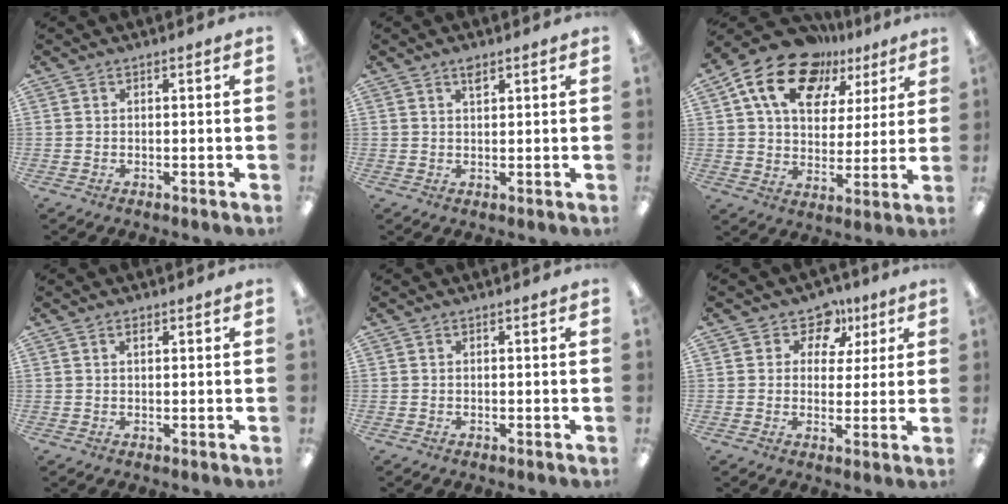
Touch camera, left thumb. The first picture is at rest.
{"total": 2.1, "force": [1.5, 0.8, 1.3], "torque": [-0.023, -0.002, 0.025]}
{"total": 18.0, "force": [10.7, 11.3, 9.1], "torque": [-0.162, -0.049, 0.193]}
{"total": 1.0, "force": [0.7, 0.5, 0.6], "torque": [-0.012, 0.002, 0.012]}
{"total": 0.0}
{"total": 7.5, "force": [4.1, 5.9, 2.1], "torque": [-0.032, -0.028, 0.071]}